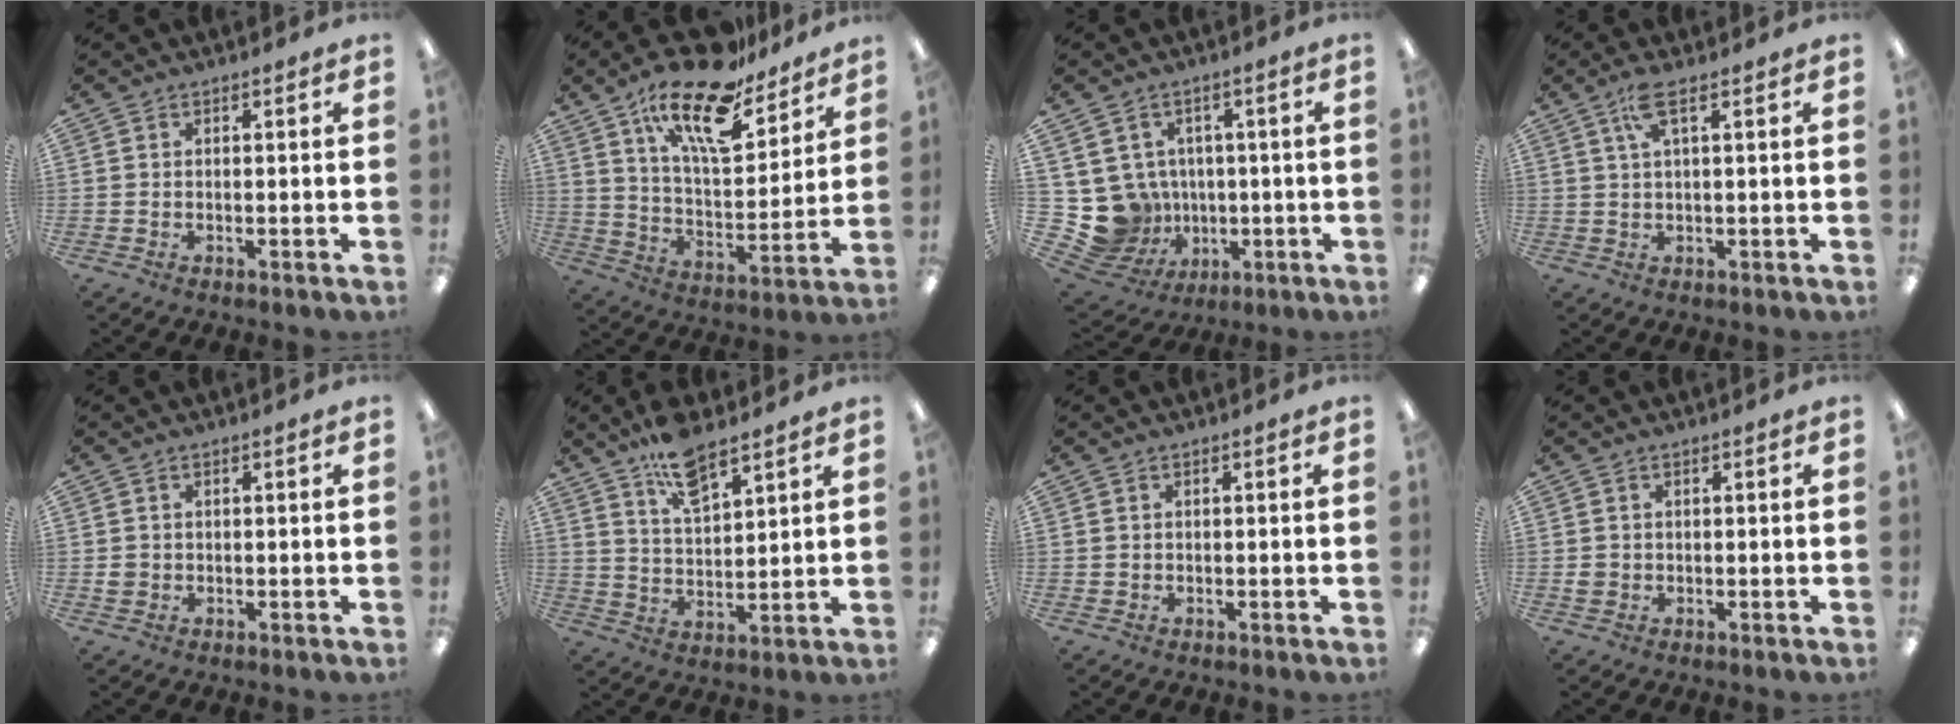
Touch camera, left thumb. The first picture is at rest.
{"total": 20.4, "force": [14.4, 7.6, 12.3], "torque": [-0.206, -0.085, 0.244]}
{"total": 10.2, "force": [-0.4, 9.9, 2.3], "torque": [-0.090, -0.007, 0.006]}
{"total": 5.4, "force": [2.6, 1.3, 4.5], "torque": [-0.097, 0.007, 0.044]}
{"total": 1.4, "force": [0.4, 1.3, 0.4], "torque": [-0.010, 0.004, 0.006]}
{"total": 10.5, "force": [7.9, 3.9, 5.7], "torque": [-0.100, -0.038, 0.141]}
{"total": 0.7, "force": [0.3, 0.6, 0.0], "torque": [0.000, 0.005, 0.004]}
{"total": 1.5, "force": [0.1, 1.4, 0.6], "torque": [-0.003, 0.002, -0.001]}